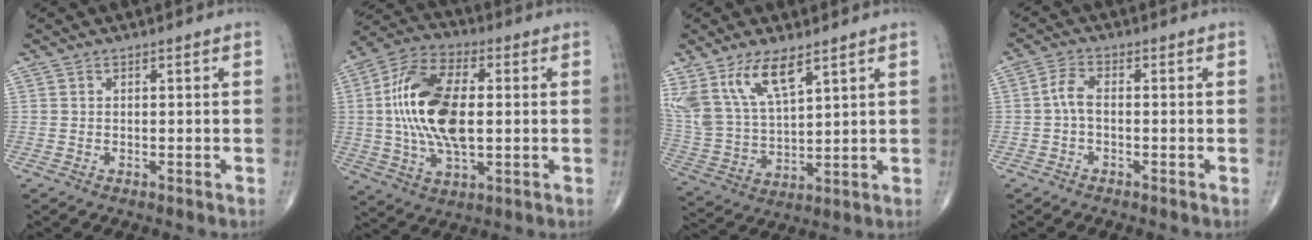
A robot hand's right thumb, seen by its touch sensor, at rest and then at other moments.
{"total": 17.9, "force": [1.1, 8.9, 15.5], "torque": [-0.308, 0.011, 0.018]}
{"total": 13.6, "force": [8.2, 5.4, 9.4], "torque": [-0.184, -0.027, 0.175]}
{"total": 3.2, "force": [-0.5, 1.4, 2.8], "torque": [-0.062, 0.010, -0.016]}